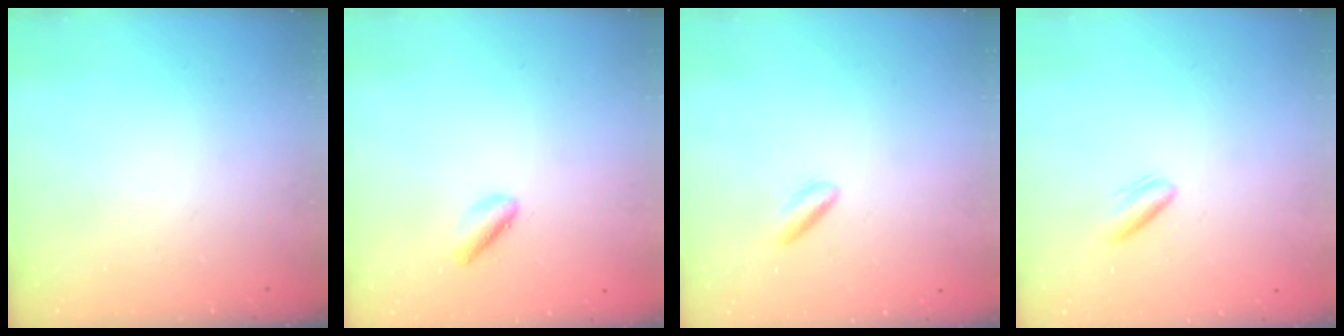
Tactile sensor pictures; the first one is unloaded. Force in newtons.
{"total": 1.7, "press": 1.6, "slide": 0.5}
{"total": 1.8, "press": 1.6, "slide": 0.8}
{"total": 4.0, "press": 3.7, "slide": 1.5}